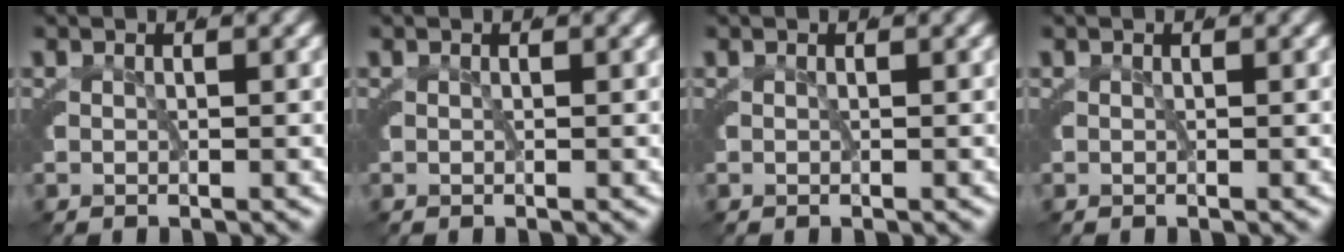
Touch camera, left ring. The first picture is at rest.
{"total": 0.0}
{"total": 0.0}
{"total": 0.0}